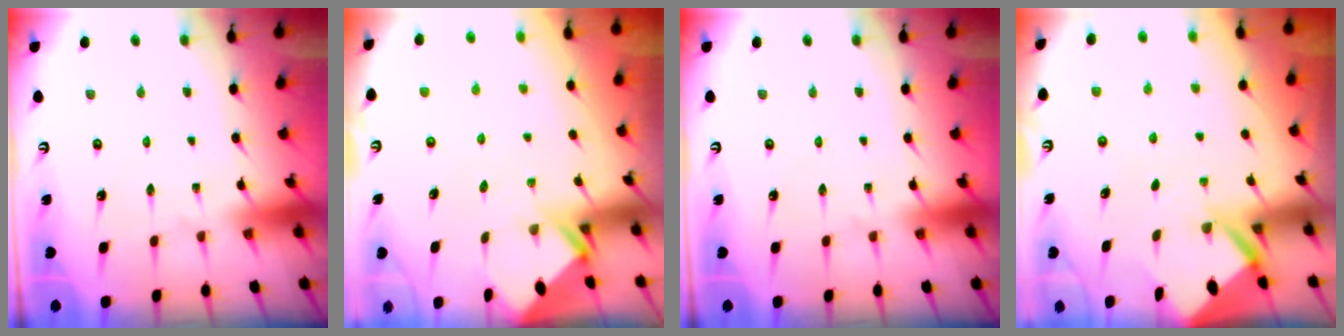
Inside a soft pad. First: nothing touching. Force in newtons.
{"total": 2.9, "press": 2.9, "slide": 0.2}
{"total": 0.0}
{"total": 2.8, "press": 2.8, "slide": 0.2}